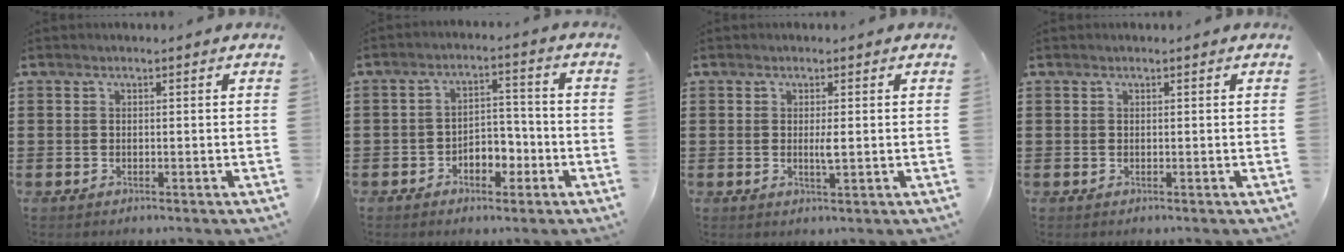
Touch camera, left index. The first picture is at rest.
{"total": 4.3, "force": [-2.6, 2.7, 2.3], "torque": [-0.036, 0.008, -0.054]}
{"total": 1.8, "force": [0.0, 0.2, 1.8], "torque": [-0.036, -0.003, -0.002]}
{"total": 0.0}